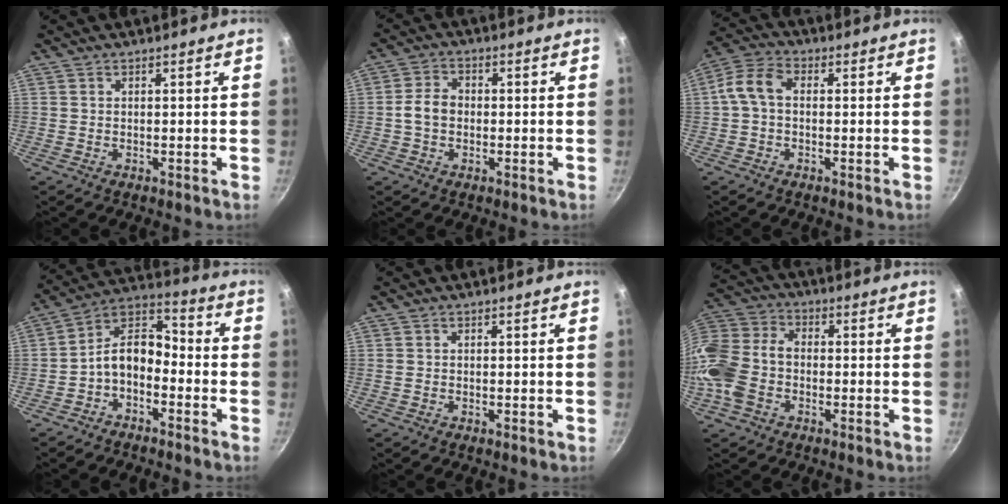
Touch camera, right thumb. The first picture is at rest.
{"total": 5.0, "force": [-0.6, 3.8, 3.2], "torque": [-0.057, 0.016, -0.016]}
{"total": 6.9, "force": [0.2, 4.5, 5.2], "torque": [-0.101, 0.023, -0.004]}
{"total": 9.7, "force": [-3.0, 6.2, 6.9], "torque": [-0.104, 0.066, -0.069]}
{"total": 0.5, "force": [-0.1, 0.4, 0.3], "torque": [-0.007, -0.001, -0.002]}
{"total": 15.0, "force": [-3.0, 10.8, 10.0], "torque": [-0.232, 0.028, -0.065]}